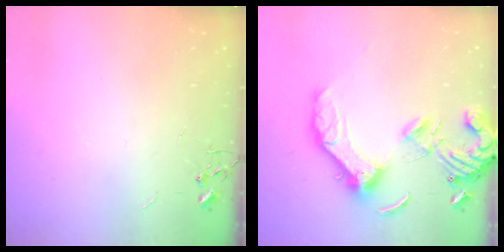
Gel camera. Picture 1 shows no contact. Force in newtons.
{"total": 18.0, "press": 17.9, "slide": 2.0}